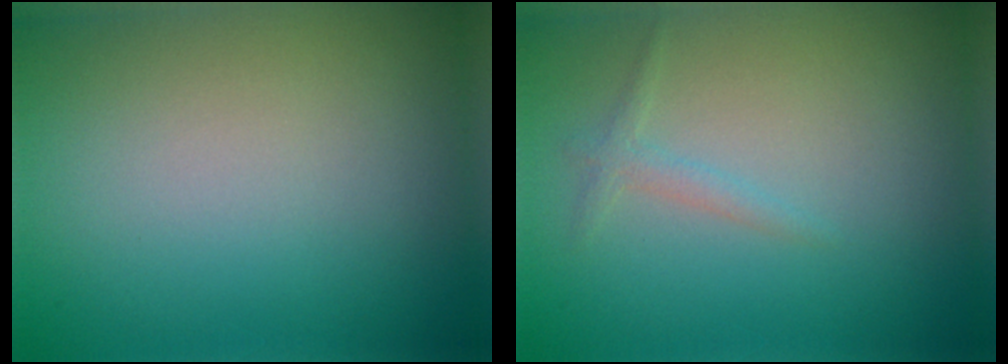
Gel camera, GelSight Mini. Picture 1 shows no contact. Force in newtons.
{"total": 1.1, "press": 1.1, "slide": 0.1}